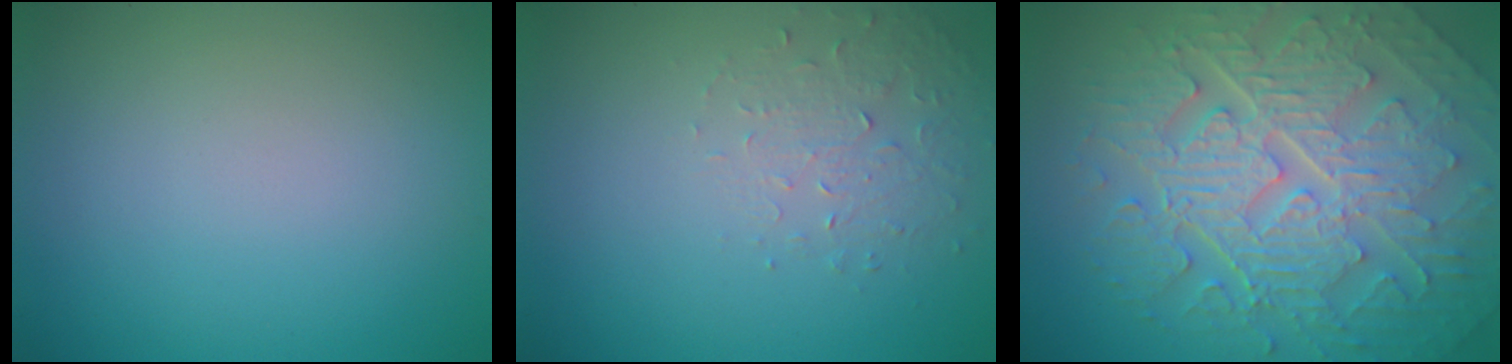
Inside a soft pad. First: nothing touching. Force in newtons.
{"total": 1.6, "press": 0.9, "slide": 1.3}
{"total": 10.1, "press": 6.7, "slide": 7.5}